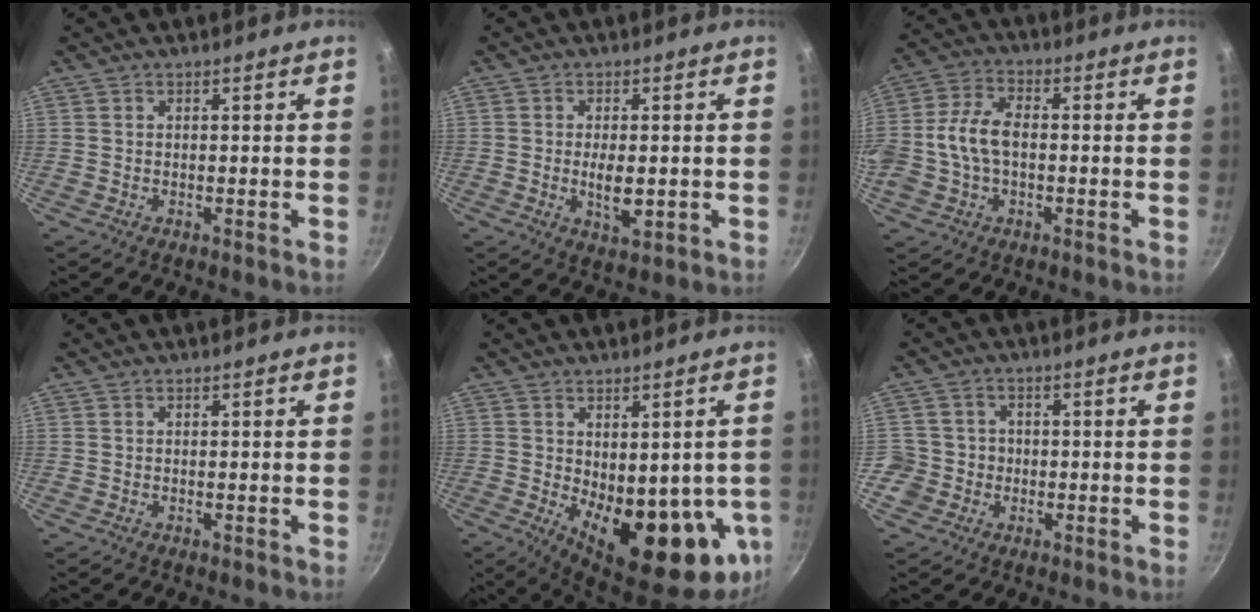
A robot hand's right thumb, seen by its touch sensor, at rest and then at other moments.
{"total": 5.2, "force": [-0.6, 2.4, 4.5], "torque": [-0.071, -0.008, -0.008]}
{"total": 10.3, "force": [-0.7, 6.4, 8.0], "torque": [-0.170, 0.029, -0.018]}
{"total": 0.0}
{"total": 21.1, "force": [-5.8, 9.7, 17.8], "torque": [-0.188, -0.019, -0.050]}
{"total": 4.7, "force": [-1.1, 4.5, 0.0], "torque": [0.035, 0.016, -0.026]}